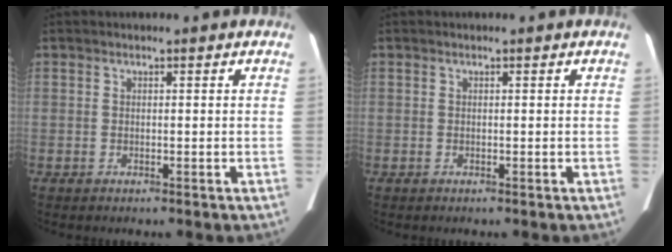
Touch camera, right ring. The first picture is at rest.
{"total": 0.0}